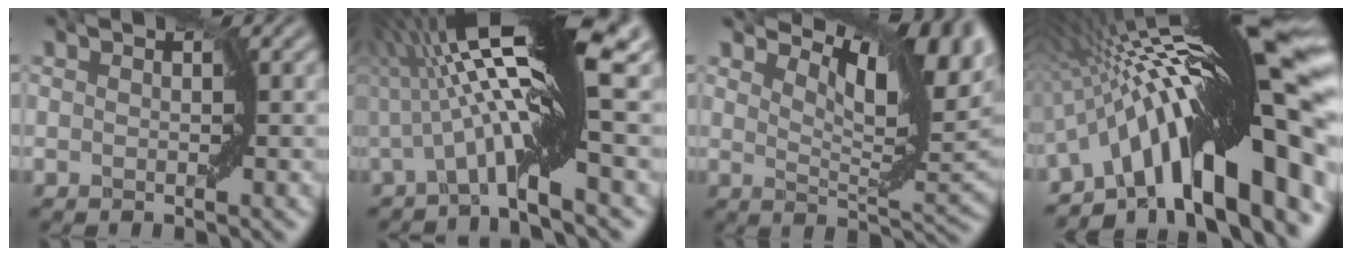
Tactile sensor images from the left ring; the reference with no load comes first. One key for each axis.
{"total": 12.2, "fx": 0.7, "fy": 1.6, "fz": 12.0, "tx": -0.194, "ty": 0.022, "tz": 0.008}
{"total": 9.6, "fx": 4.5, "fy": 3.5, "fz": 7.7, "tx": -0.128, "ty": 0.003, "tz": 0.078}
{"total": 18.3, "fx": -2.4, "fy": 3.8, "fz": 17.7, "tx": -0.254, "ty": 0.029, "tz": -0.065}